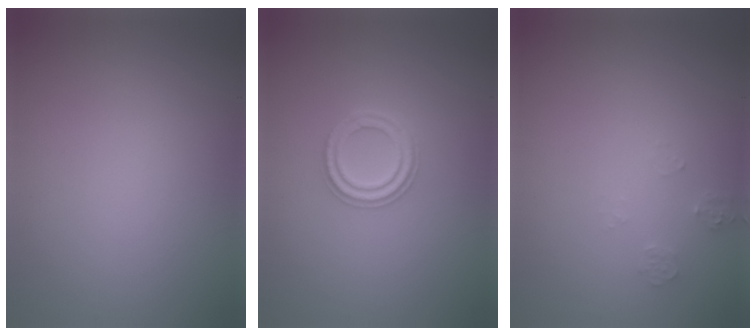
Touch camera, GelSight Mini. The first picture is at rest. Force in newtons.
{"total": 2.3, "press": 2.2, "slide": 0.4}
{"total": 1.1, "press": 1.1, "slide": 0.1}